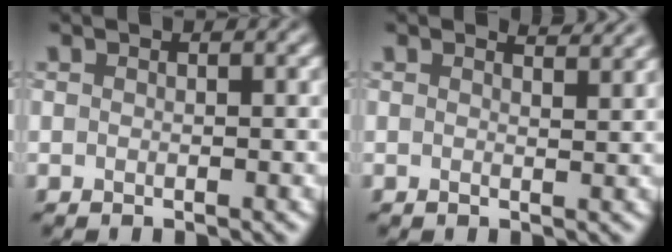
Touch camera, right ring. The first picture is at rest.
{"total": 1.5, "force": [1.1, 0.4, 1.0], "torque": [-0.019, 0.001, 0.009]}